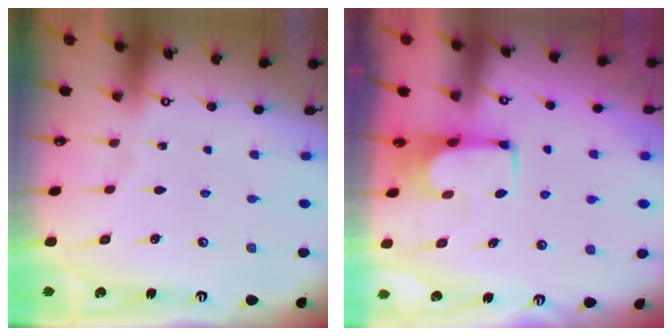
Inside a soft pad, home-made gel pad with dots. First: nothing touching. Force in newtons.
{"total": 1.3, "press": 1.3, "slide": 0.1}